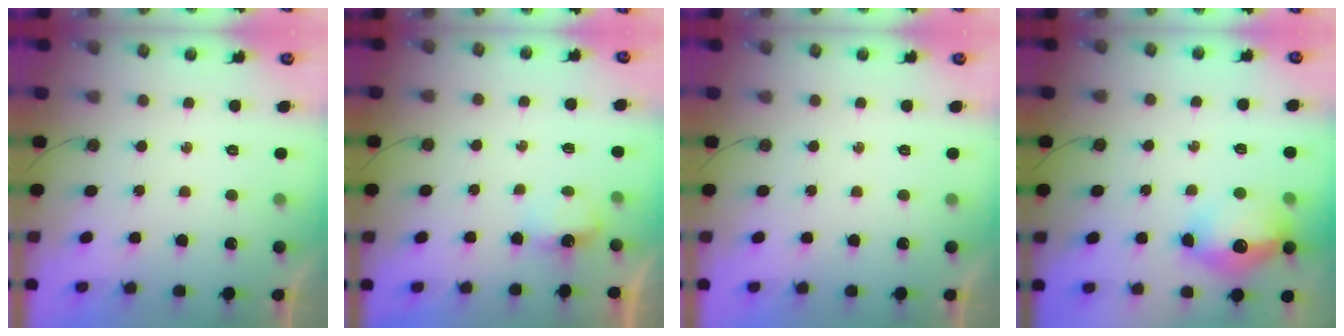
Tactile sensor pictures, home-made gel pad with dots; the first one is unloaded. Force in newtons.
{"total": 3.4, "press": 3.3, "slide": 0.7}
{"total": 0.0}
{"total": 12.7, "press": 12.7, "slide": 1.0}